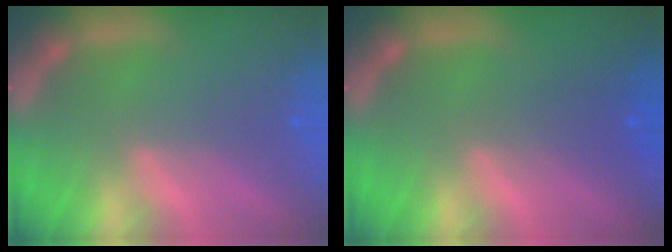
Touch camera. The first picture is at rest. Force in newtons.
{"total": 2.0}